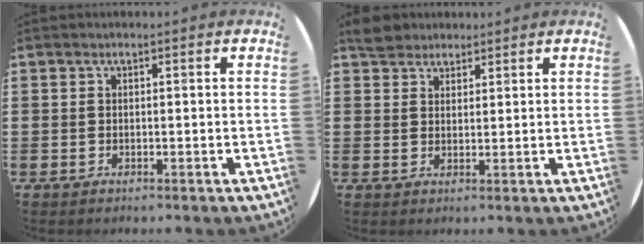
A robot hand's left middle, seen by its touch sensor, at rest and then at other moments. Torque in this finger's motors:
{"motor_torque": [0.52, -0.48, 0.10, 0.02]}